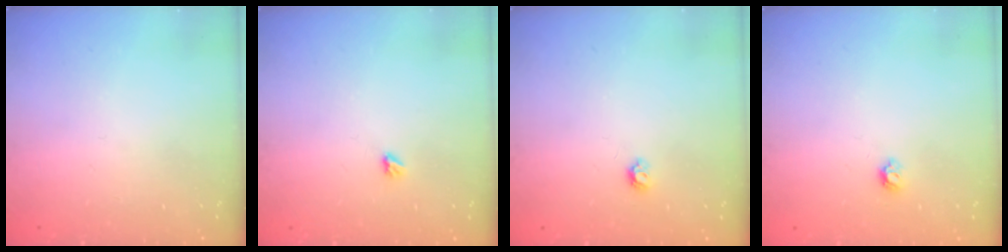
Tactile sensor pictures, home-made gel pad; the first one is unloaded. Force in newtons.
{"total": 2.9, "press": 2.9, "slide": 0.5}
{"total": 3.9, "press": 3.8, "slide": 0.7}
{"total": 3.8, "press": 3.7, "slide": 0.6}